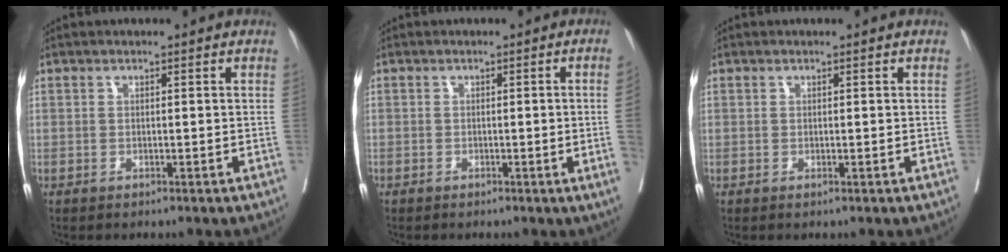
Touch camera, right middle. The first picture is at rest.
{"total": 2.7, "force": [-0.5, -1.1, 2.4], "torque": [-0.027, -0.003, -0.005]}
{"total": 0.0}